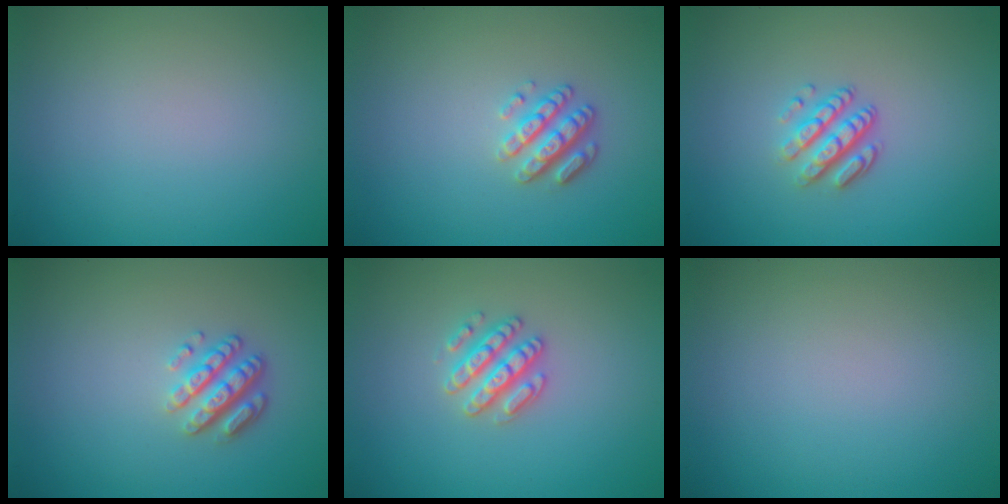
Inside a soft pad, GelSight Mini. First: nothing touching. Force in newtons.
{"total": 2.8, "press": 2.5, "slide": 1.0}
{"total": 3.3, "press": 2.4, "slide": 2.3}
{"total": 3.3, "press": 2.6, "slide": 2.1}
{"total": 2.8, "press": 2.7, "slide": 0.6}
{"total": 0.0}